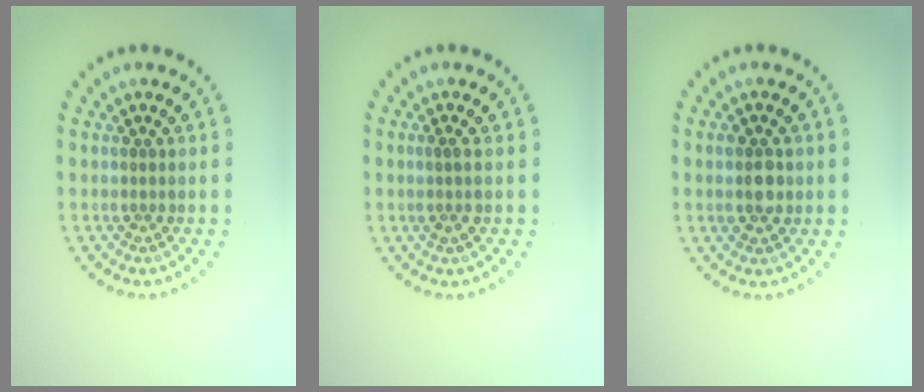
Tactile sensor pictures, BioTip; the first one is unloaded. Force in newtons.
{"total": 1.1, "press": 1.0, "slide": 0.5}
{"total": 2.3, "press": 2.3, "slide": 0.3}